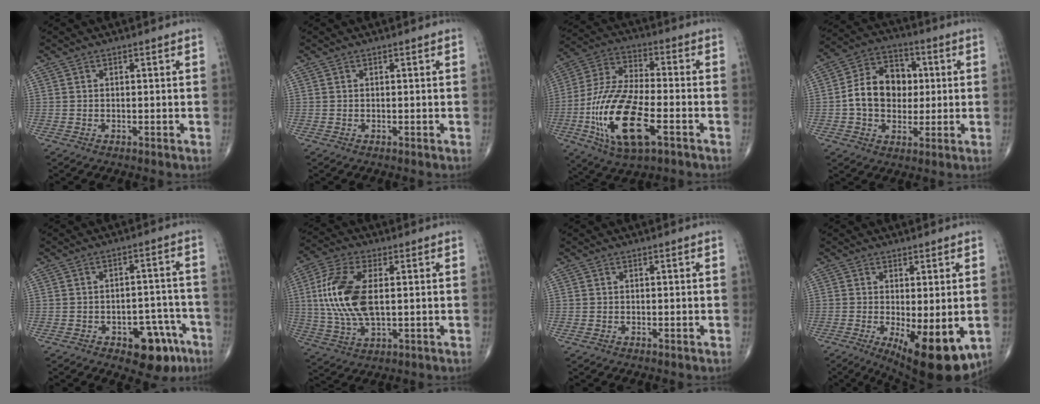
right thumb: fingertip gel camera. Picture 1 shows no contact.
{"total": 0.0}
{"total": 19.9, "force": [-6.6, 8.2, 16.9], "torque": [-0.346, 0.017, -0.114]}
{"total": 13.0, "force": [0.3, 9.9, 8.4], "torque": [-0.109, 0.023, -0.001]}
{"total": 10.6, "force": [-5.5, 5.7, 7.0], "torque": [-0.053, 0.043, -0.067]}
{"total": 14.5, "force": [1.5, 7.1, 12.5], "torque": [-0.274, 0.000, 0.032]}
{"total": 0.6, "force": [-0.2, 0.4, 0.3], "torque": [-0.010, 0.002, -0.001]}
{"total": 13.0, "force": [-3.8, 4.6, 11.5], "torque": [-0.160, -0.026, -0.043]}